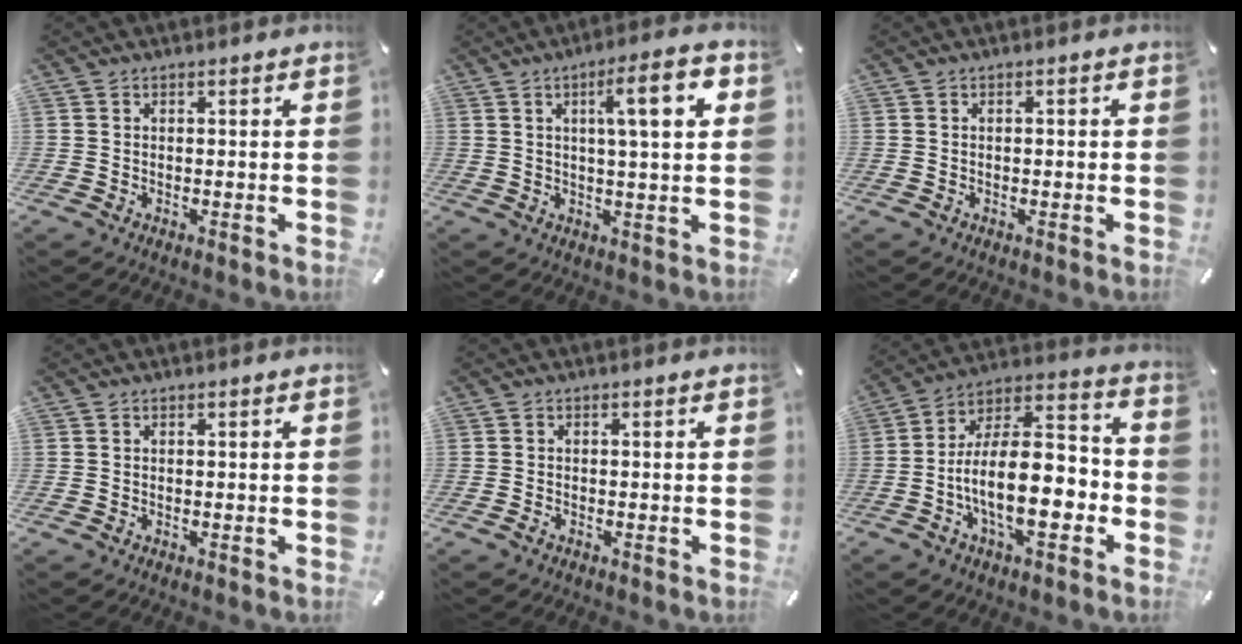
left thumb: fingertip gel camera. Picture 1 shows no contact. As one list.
[{"total": 11.8, "force": [3.6, 2.1, 11.0], "torque": [-0.171, -0.003, 0.047]}, {"total": 0.7, "force": [-0.3, 0.3, 0.5], "torque": [-0.010, -0.002, -0.005]}, {"total": 0.0}, {"total": 0.8, "force": [-0.5, 0.3, 0.5], "torque": [-0.010, -0.001, -0.010]}, {"total": 17.4, "force": [-5.2, 8.2, 14.4], "torque": [-0.255, 0.002, -0.090]}]